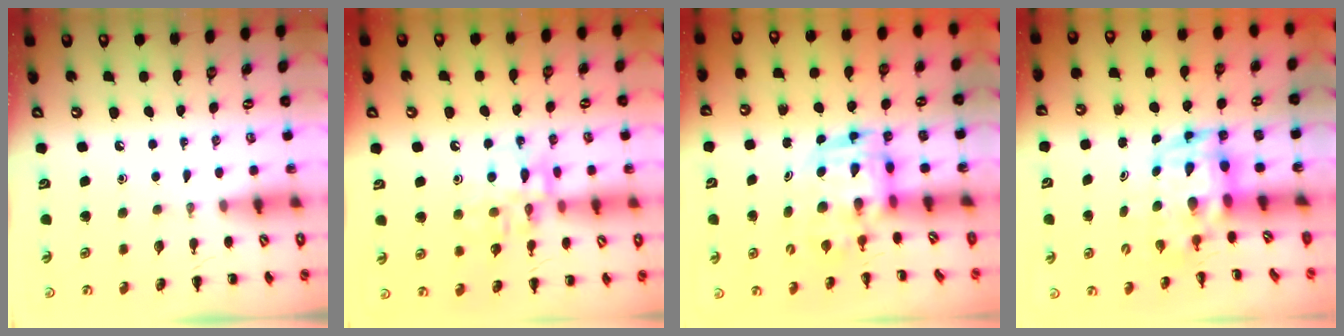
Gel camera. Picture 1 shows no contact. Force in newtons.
{"total": 12.8, "press": 12.7, "slide": 1.5}
{"total": 3.6, "press": 3.6, "slide": 0.7}
{"total": 4.2, "press": 4.1, "slide": 1.0}